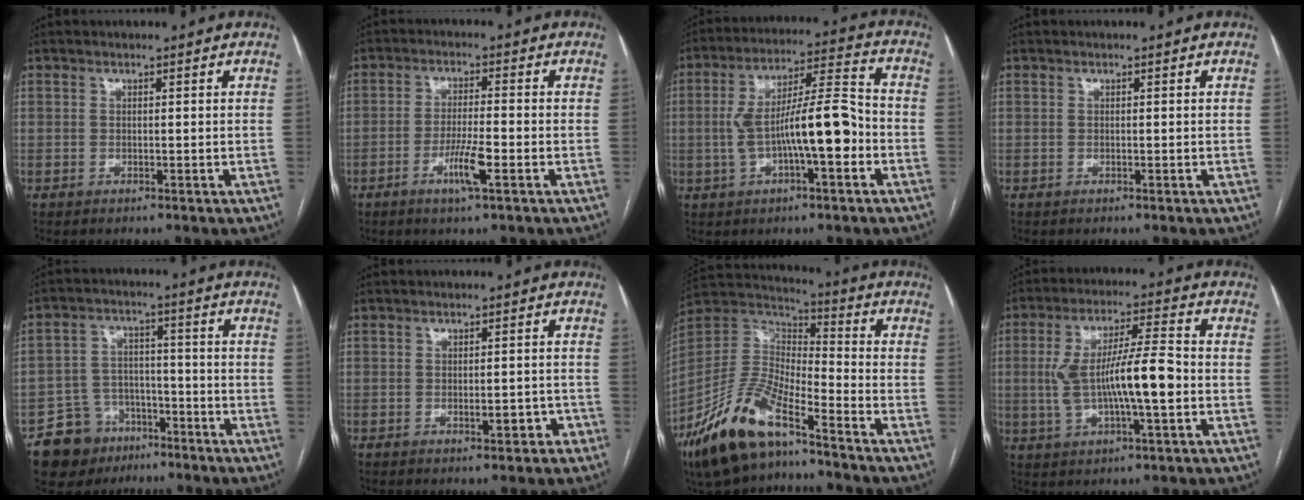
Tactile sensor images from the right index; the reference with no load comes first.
{"total": 5.6, "force": [-2.5, 0.1, 5.0], "torque": [-0.094, -0.007, -0.046]}
{"total": 12.9, "force": [-2.6, 2.3, 12.4], "torque": [-0.223, 0.026, -0.041]}
{"total": 0.0}
{"total": 9.4, "force": [-5.9, 7.1, 1.5], "torque": [-0.032, 0.032, -0.089]}
{"total": 2.8, "force": [-1.3, 1.0, 2.3], "torque": [-0.031, 0.002, -0.014]}
{"total": 16.7, "force": [-11.2, 5.3, 11.3], "torque": [-0.234, 0.001, -0.206]}
{"total": 11.9, "force": [-1.2, 1.9, 11.7], "torque": [-0.223, 0.016, -0.019]}